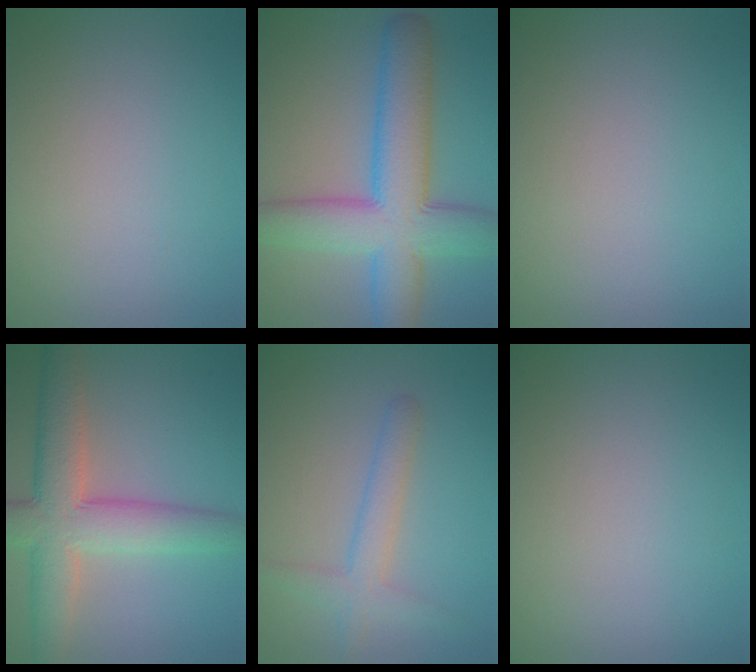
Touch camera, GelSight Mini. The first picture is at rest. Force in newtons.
{"total": 9.6, "press": 9.6, "slide": 0.2}
{"total": 0.0}
{"total": 7.4, "press": 7.4, "slide": 0.4}
{"total": 2.8, "press": 2.8, "slide": 0.2}
{"total": 0.0}